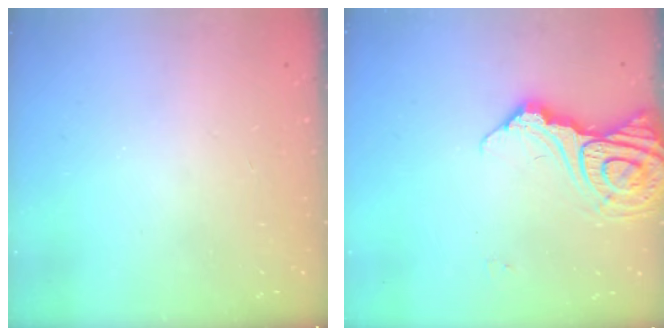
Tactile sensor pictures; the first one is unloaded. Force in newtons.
{"total": 13.8, "press": 13.7, "slide": 1.6}